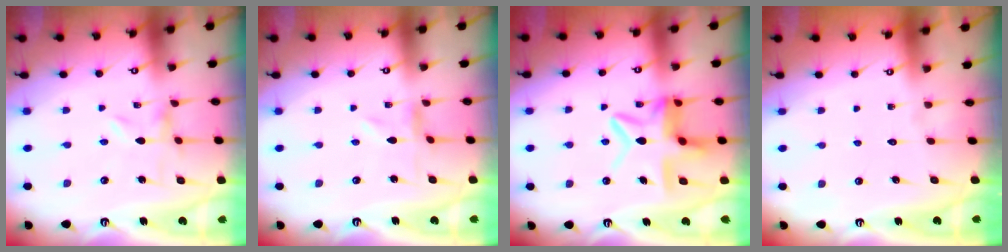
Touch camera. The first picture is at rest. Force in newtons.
{"total": 0.0}
{"total": 12.4, "press": 12.4, "slide": 1.1}
{"total": 1.5, "press": 1.5, "slide": 0.1}